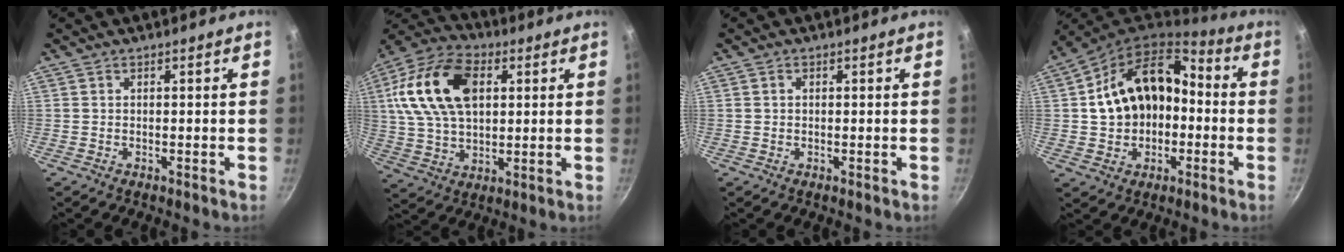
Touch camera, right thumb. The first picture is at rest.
{"total": 19.5, "force": [4.7, 12.2, 14.5], "torque": [-0.260, 0.010, 0.077]}
{"total": 0.8, "force": [0.2, 0.7, 0.4], "torque": [-0.005, 0.005, 0.002]}
{"total": 18.6, "force": [-0.2, 13.6, 12.7], "torque": [-0.194, 0.055, -0.010]}